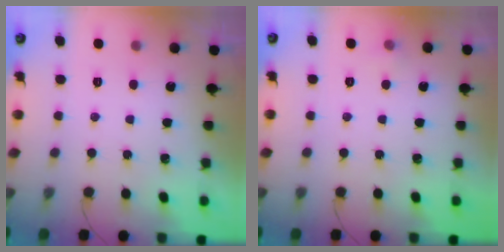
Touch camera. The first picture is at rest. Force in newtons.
{"total": 3.8, "press": 3.6, "slide": 1.3}